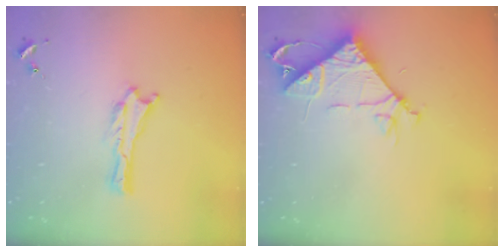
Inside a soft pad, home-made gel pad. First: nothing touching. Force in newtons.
{"total": 7.9, "press": 7.8, "slide": 0.7}